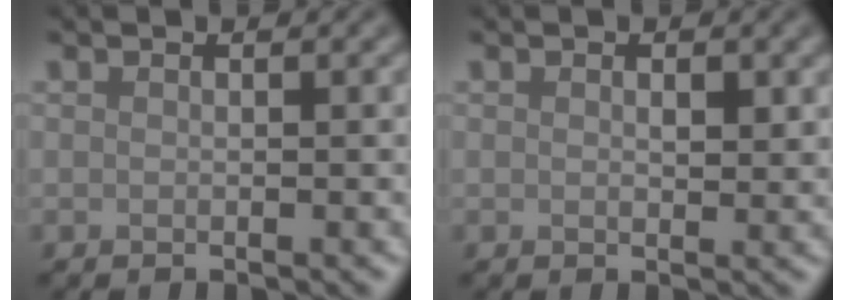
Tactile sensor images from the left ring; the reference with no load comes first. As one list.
[{"total": 1.4, "force": [0.5, 0.8, 1.1], "torque": [-0.014, -0.005, 0.009]}]